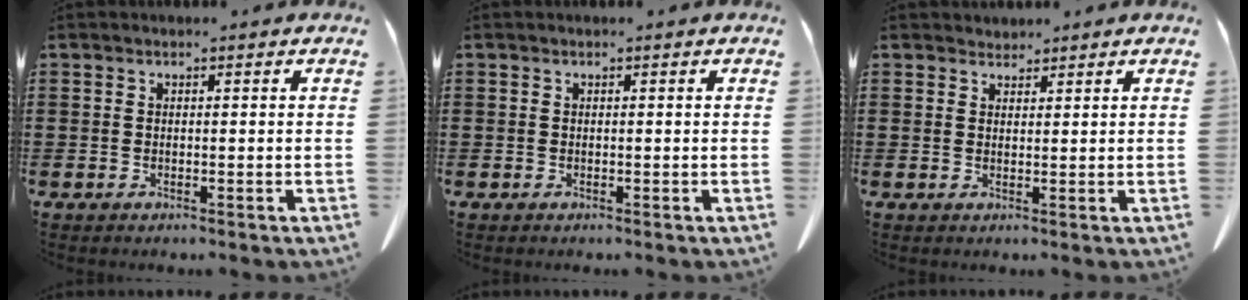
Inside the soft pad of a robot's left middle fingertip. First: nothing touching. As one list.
[{"total": 0.0}, {"total": 1.6, "force": [1.5, 0.5, -0.1], "torque": [-0.002, 0.003, 0.029]}]